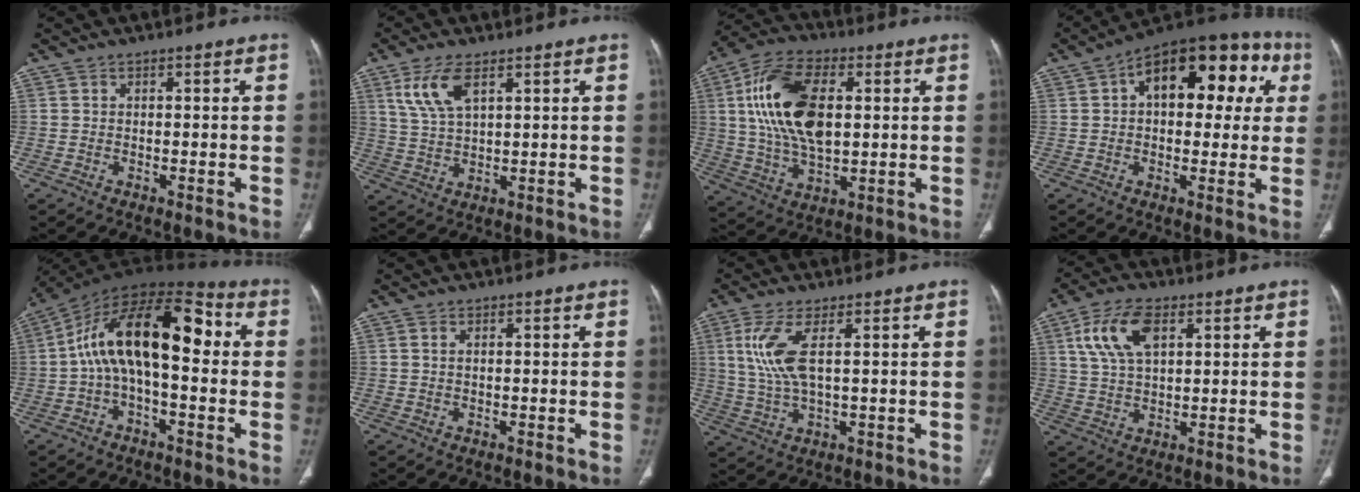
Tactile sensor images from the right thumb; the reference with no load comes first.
{"total": 7.7, "force": [3.9, 3.2, 5.8], "torque": [-0.122, -0.011, 0.085]}
{"total": 18.4, "force": [3.3, 9.9, 15.2], "torque": [-0.288, 0.004, 0.061]}
{"total": 20.6, "force": [5.7, 11.1, 16.4], "torque": [-0.182, 0.039, 0.072]}
{"total": 18.0, "force": [1.0, 8.4, 15.8], "torque": [-0.248, 0.057, 0.006]}
{"total": 0.7, "force": [0.3, 0.2, 0.6], "torque": [-0.017, 0.004, 0.007]}
{"total": 8.2, "force": [2.3, 2.5, 7.4], "torque": [-0.186, -0.007, 0.055]}
{"total": 10.2, "force": [4.0, 5.2, 7.7], "torque": [-0.152, -0.001, 0.079]}